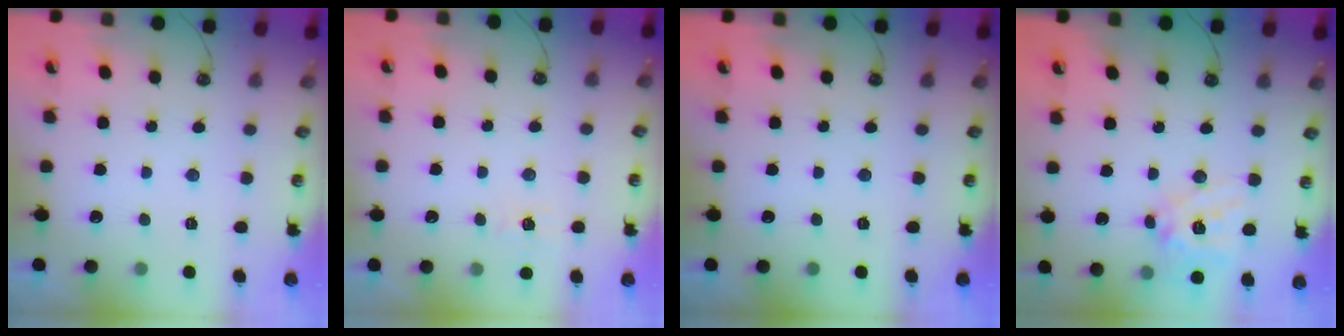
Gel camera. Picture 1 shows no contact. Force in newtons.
{"total": 6.2, "press": 6.2, "slide": 0.5}
{"total": 0.0}
{"total": 14.2, "press": 14.1, "slide": 1.8}